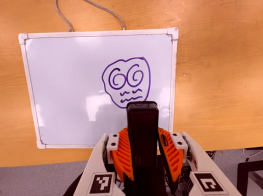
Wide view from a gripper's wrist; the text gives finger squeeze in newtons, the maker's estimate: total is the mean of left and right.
{"total": 4.8, "left": 3.5, "right": 6.0}